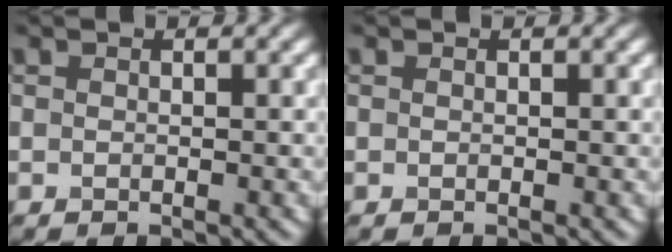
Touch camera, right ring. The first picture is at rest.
{"total": 0.0}